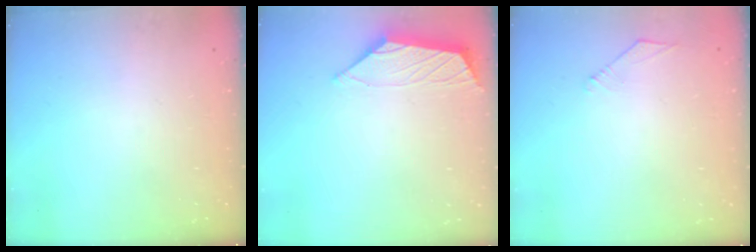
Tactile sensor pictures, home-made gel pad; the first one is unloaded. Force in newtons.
{"total": 1.1, "press": 1.1, "slide": 0.2}
{"total": 2.6, "press": 2.5, "slide": 0.6}